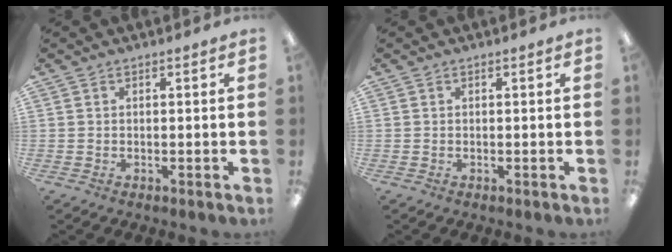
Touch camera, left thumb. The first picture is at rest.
{"total": 0.0}